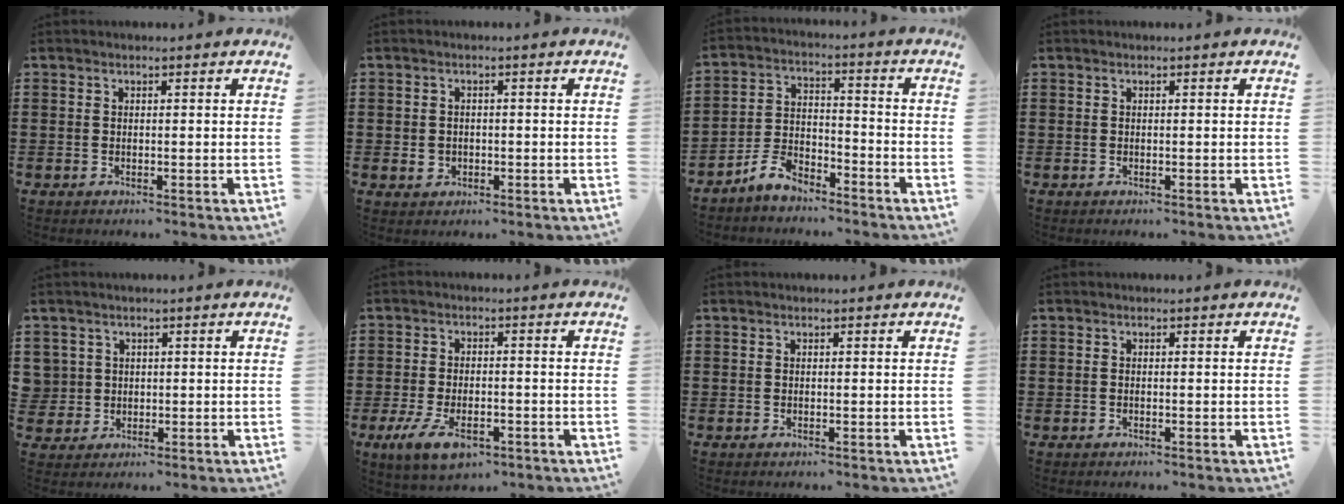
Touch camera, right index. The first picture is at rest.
{"total": 1.7, "force": [-0.3, 1.6, 0.6], "torque": [-0.016, 0.005, -0.008]}
{"total": 5.6, "force": [-5.0, 1.8, 1.6], "torque": [-0.043, 0.014, -0.103]}
{"total": 0.0}
{"total": 2.7, "force": [0.6, 2.6, 0.1], "torque": [-0.017, 0.007, 0.011]}
{"total": 5.7, "force": [-3.1, 2.5, 4.0], "torque": [-0.087, 0.000, -0.057]}
{"total": 0.0}
{"total": 0.0}